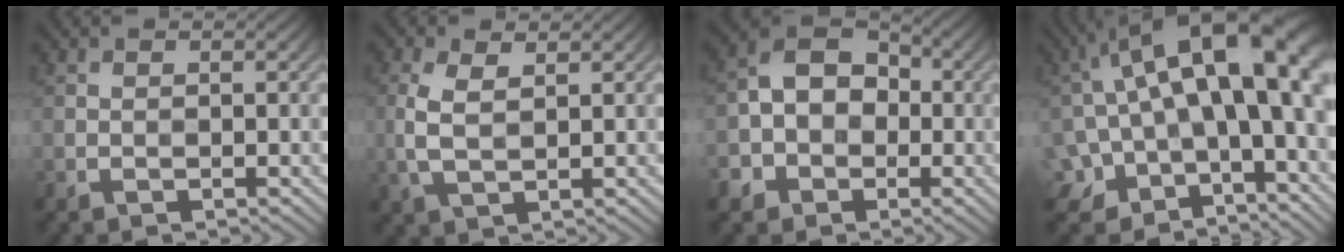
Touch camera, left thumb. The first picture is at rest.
{"total": 3.9, "force": [1.0, 1.9, 3.3], "torque": [-0.088, 0.002, 0.021]}
{"total": 8.2, "force": [-1.7, 6.8, 4.2], "torque": [-0.072, -0.007, -0.045]}
{"total": 19.7, "force": [-0.3, 10.3, 16.8], "torque": [-0.266, -0.004, 0.001]}